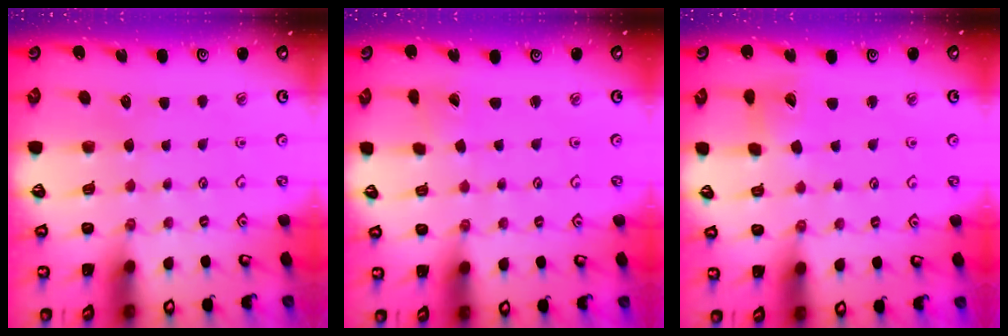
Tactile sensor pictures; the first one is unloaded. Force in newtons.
{"total": 1.5, "press": 1.5, "slide": 0.1}
{"total": 6.3, "press": 6.2, "slide": 0.9}